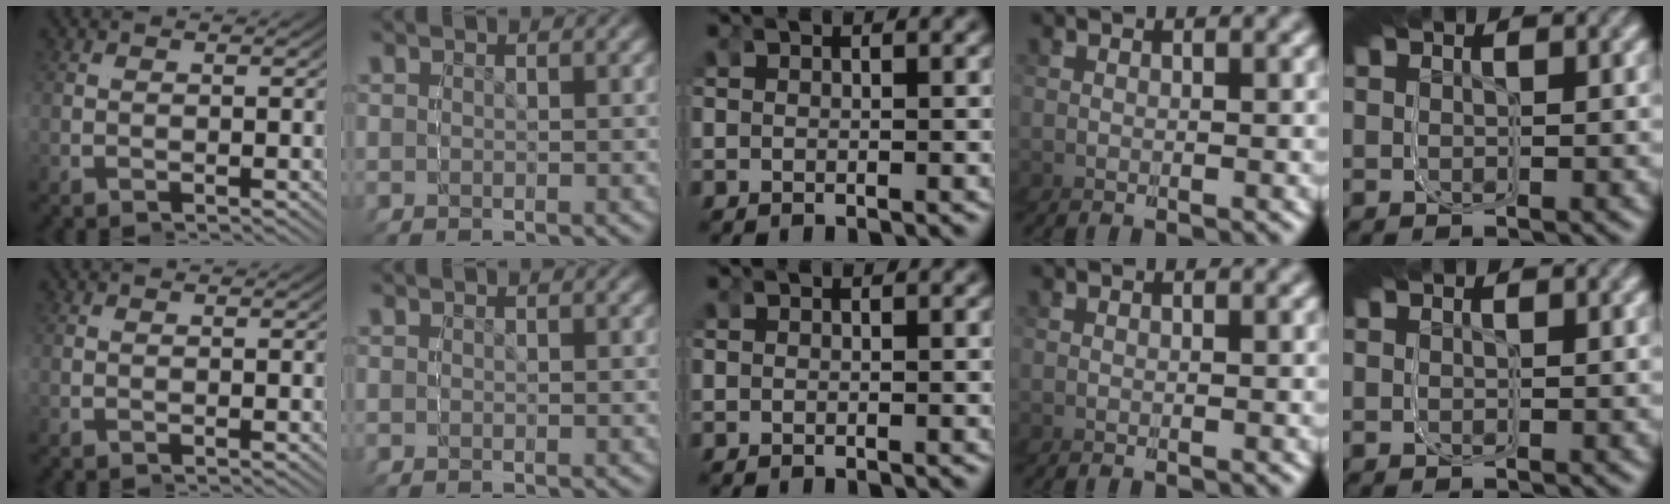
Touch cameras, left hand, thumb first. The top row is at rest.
{}